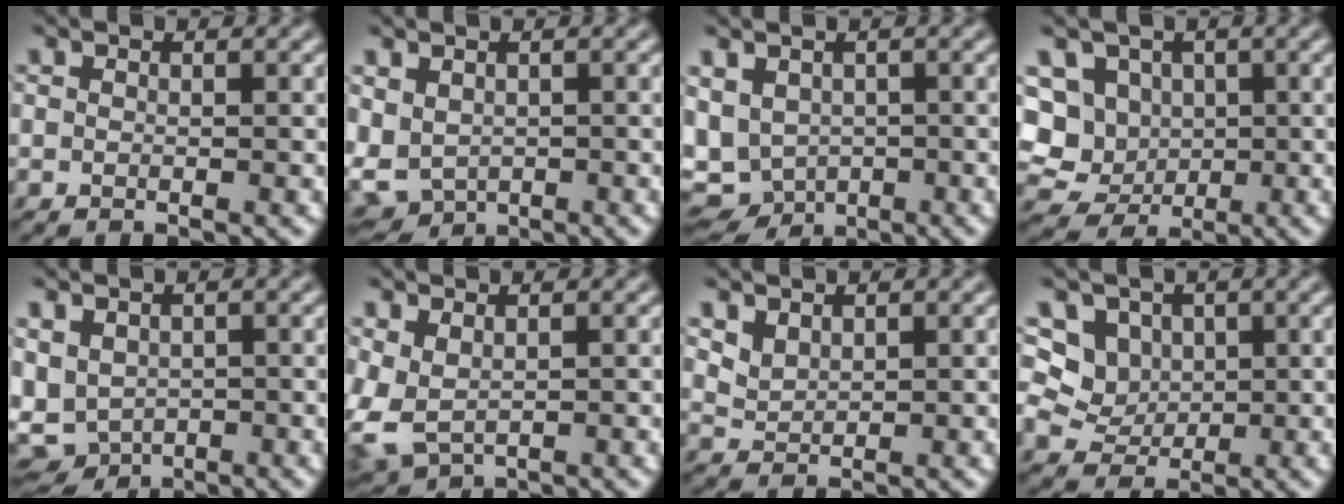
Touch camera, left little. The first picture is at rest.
{"total": 4.7, "force": [-0.3, 3.7, 2.9], "torque": [-0.076, -0.010, -0.001]}
{"total": 6.0, "force": [-1.1, 4.8, 3.4], "torque": [-0.067, -0.009, -0.005]}
{"total": 10.7, "force": [0.6, 9.8, 4.3], "torque": [-0.091, 0.018, -0.013]}
{"total": 5.4, "force": [-0.7, 4.3, 3.2], "torque": [-0.078, -0.010, -0.004]}
{"total": 4.2, "force": [-0.2, 2.8, 3.1], "torque": [-0.088, -0.008, 0.001]}
{"total": 1.6, "force": [1.1, 1.0, 0.7], "torque": [-0.023, -0.003, 0.026]}
{"total": 5.2, "force": [1.4, 4.5, 2.2], "torque": [-0.035, 0.005, 0.014]}